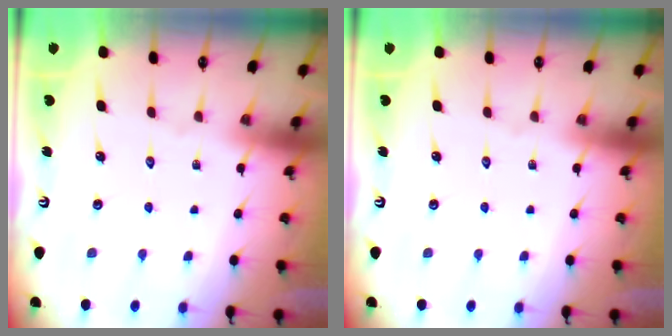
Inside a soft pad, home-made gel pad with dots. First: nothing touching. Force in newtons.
{"total": 0.0}